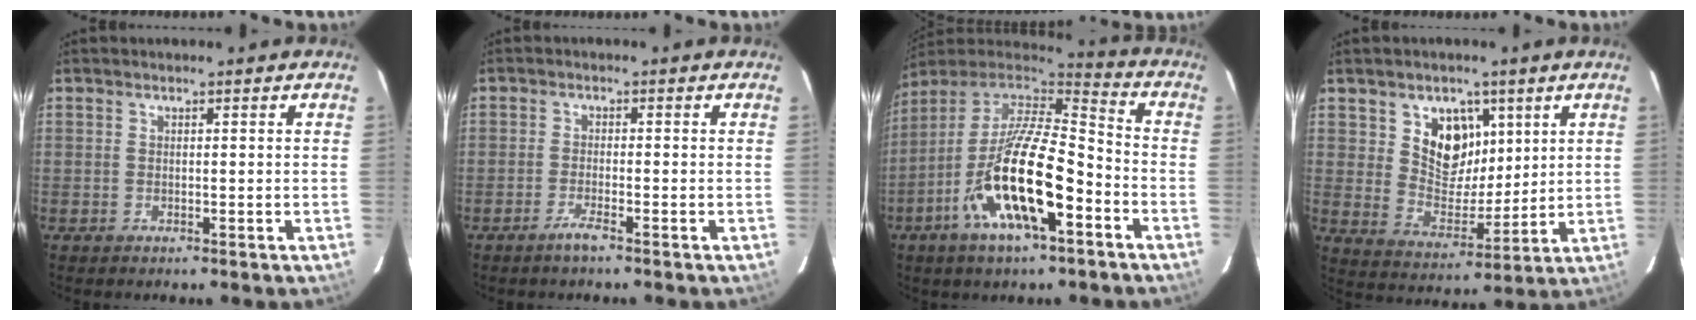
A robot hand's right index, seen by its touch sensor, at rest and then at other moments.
{"total": 1.6, "force": [-1.2, -0.2, 1.0], "torque": [-0.024, -0.002, -0.025]}
{"total": 21.2, "force": [-8.9, 6.3, 18.2], "torque": [-0.343, -0.030, -0.172]}
{"total": 10.0, "force": [4.5, 7.4, 5.1], "torque": [-0.086, -0.007, 0.089]}